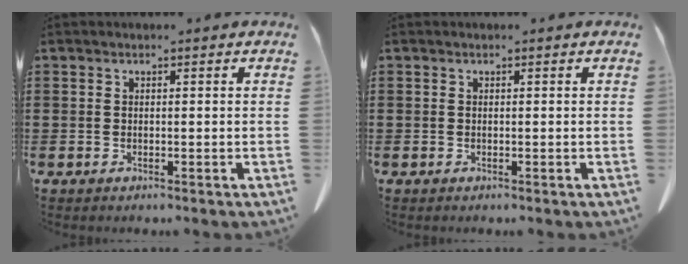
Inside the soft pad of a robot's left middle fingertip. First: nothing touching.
{"total": 0.0}